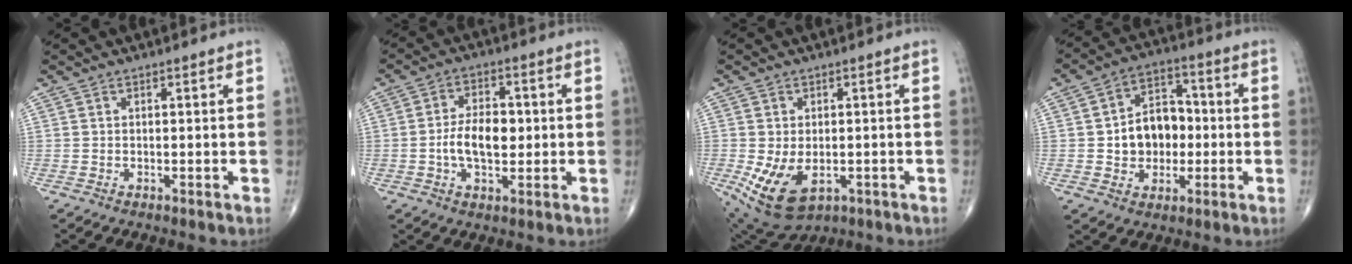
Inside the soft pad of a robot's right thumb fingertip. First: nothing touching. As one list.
[{"total": 8.3, "force": [-0.5, 4.7, 6.8], "torque": [-0.112, 0.010, -0.012]}, {"total": 10.3, "force": [-2.7, 6.3, 7.6], "torque": [-0.135, -0.007, -0.028]}, {"total": 11.0, "force": [-0.7, 8.4, 7.1], "torque": [-0.071, 0.028, -0.014]}]